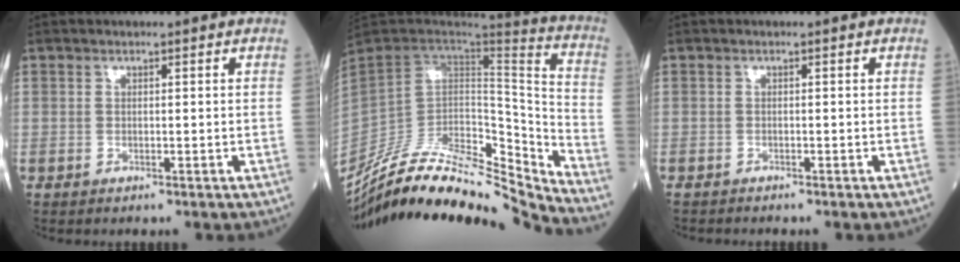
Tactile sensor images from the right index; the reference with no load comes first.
{"total": 27.5, "force": [-25.1, 3.4, 10.6], "torque": [-0.180, -0.006, -0.404]}
{"total": 1.3, "force": [-1.3, 0.1, 0.1], "torque": [-0.006, -0.004, -0.023]}